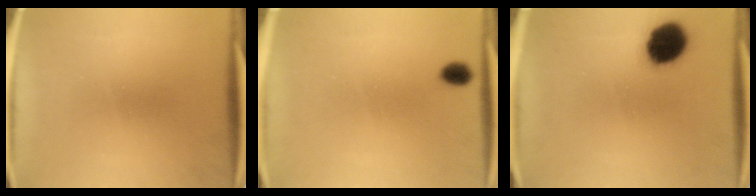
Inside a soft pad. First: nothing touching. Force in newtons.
{"total": 1.7}
{"total": 10.7}